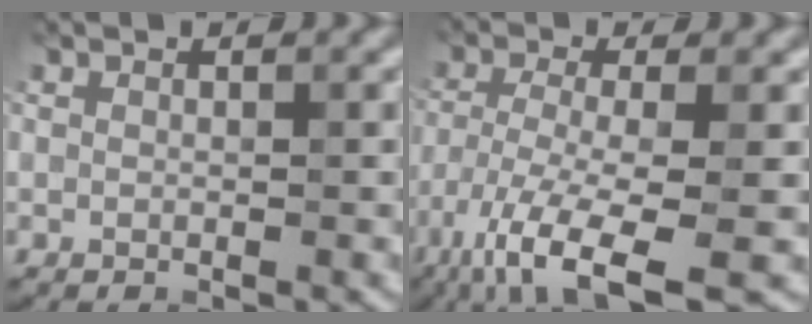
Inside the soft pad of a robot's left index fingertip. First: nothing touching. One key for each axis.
{"total": 9.1, "fx": -5.5, "fy": 2.2, "fz": 6.9, "tx": -0.133, "ty": -0.015, "tz": -0.106}